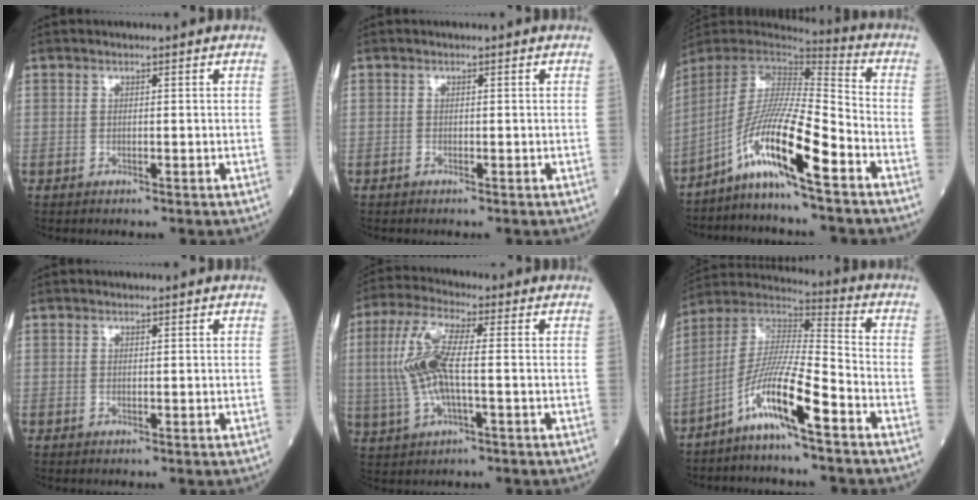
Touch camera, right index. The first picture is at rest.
{"total": 0.0}
{"total": 13.7, "force": [-8.1, -0.4, 11.0], "torque": [-0.211, -0.006, -0.154]}
{"total": 0.0}
{"total": 10.0, "force": [0.1, 2.2, 9.7], "torque": [-0.222, 0.009, -0.001]}
{"total": 11.5, "force": [-6.6, 0.3, 9.5], "torque": [-0.188, 0.001, -0.133]}